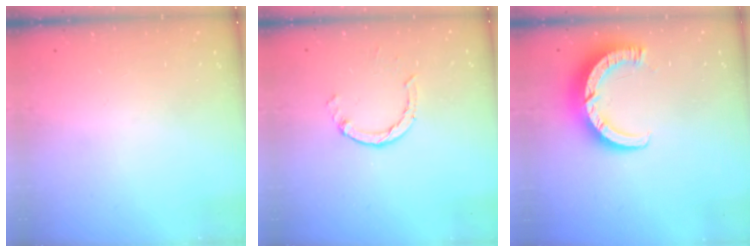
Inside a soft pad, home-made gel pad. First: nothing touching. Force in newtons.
{"total": 1.4, "press": 1.4, "slide": 0.2}
{"total": 9.4, "press": 9.4, "slide": 1.0}